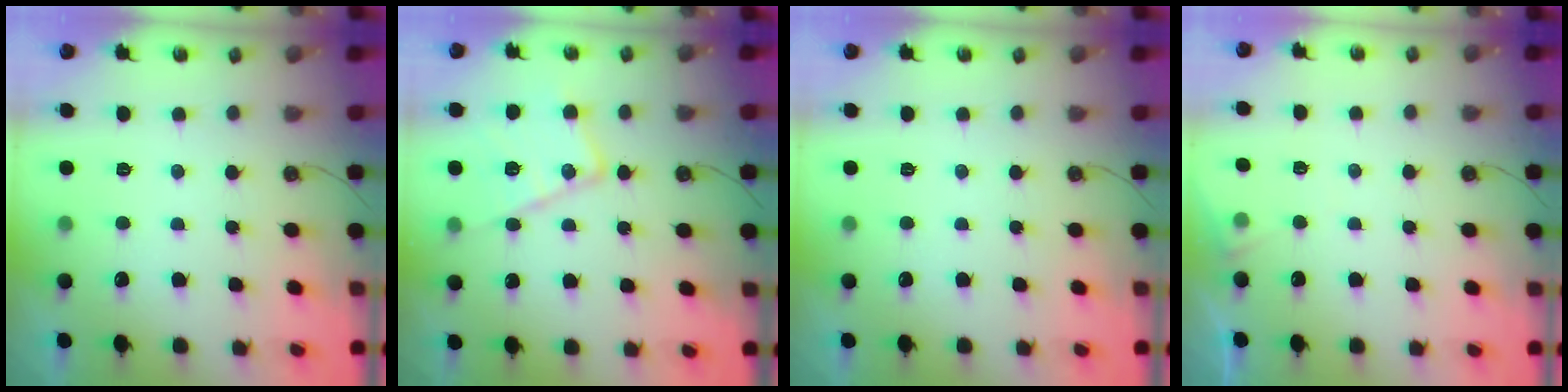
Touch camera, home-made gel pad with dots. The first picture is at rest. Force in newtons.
{"total": 15.2, "press": 15.2, "slide": 1.3}
{"total": 0.0}
{"total": 4.9, "press": 4.8, "slide": 0.7}